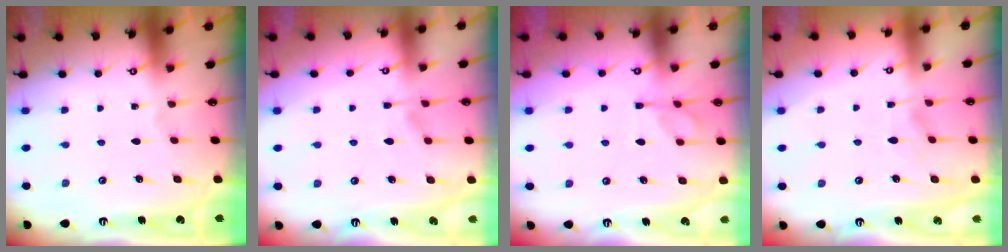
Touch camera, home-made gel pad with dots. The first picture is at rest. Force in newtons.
{"total": 1.3, "press": 0.3, "slide": 1.2}
{"total": 2.1, "press": 1.7, "slide": 1.1}
{"total": 2.6, "press": 2.3, "slide": 1.0}